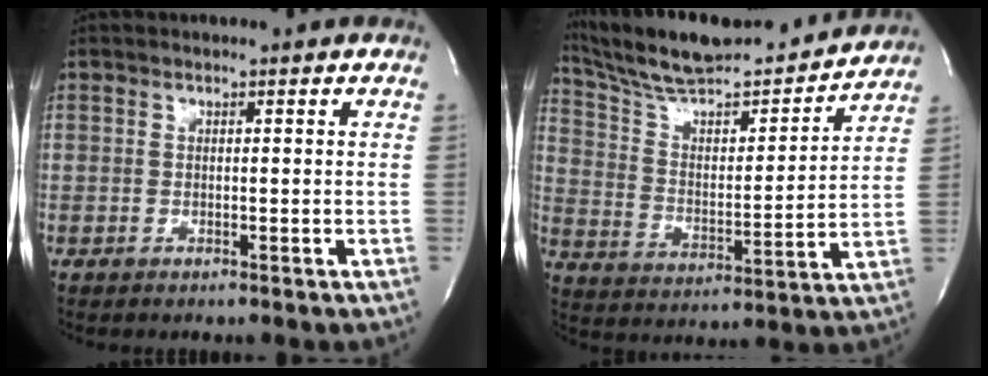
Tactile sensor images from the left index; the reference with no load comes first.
{"total": 21.4, "force": [19.7, 2.8, 7.9], "torque": [-0.133, 0.005, 0.308]}